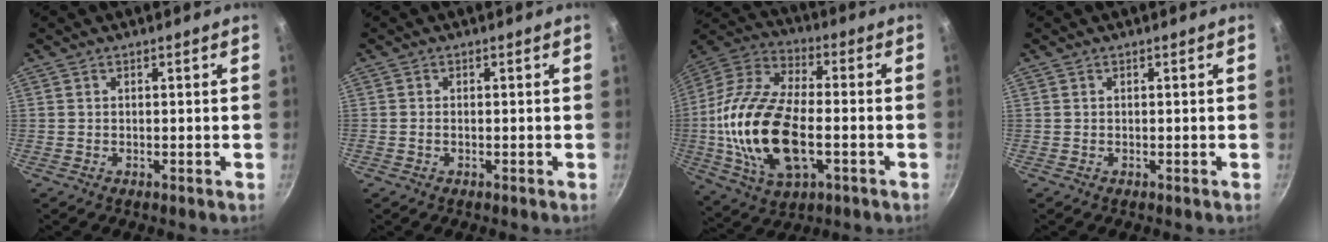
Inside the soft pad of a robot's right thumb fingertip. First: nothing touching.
{"total": 0.5, "force": [-0.2, 0.4, 0.3], "torque": [-0.005, 0.002, -0.005]}
{"total": 22.6, "force": [-3.5, 11.7, 19.0], "torque": [-0.376, 0.024, -0.070]}
{"total": 0.0}